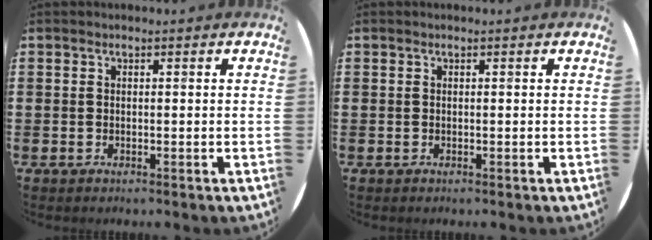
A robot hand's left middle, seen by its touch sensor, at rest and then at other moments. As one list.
[{"total": 0.0}]